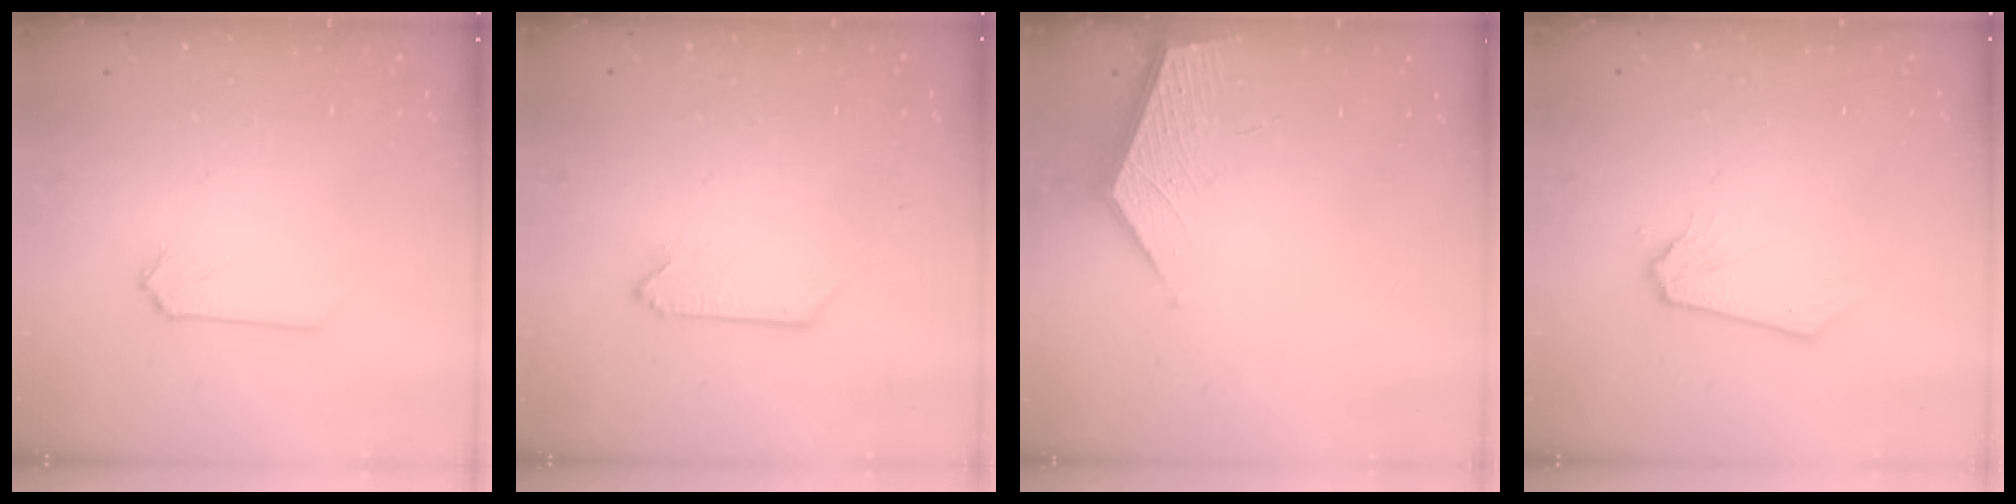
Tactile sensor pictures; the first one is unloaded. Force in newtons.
{"total": 0.0}
{"total": 2.1, "press": 2.1, "slide": 0.2}
{"total": 0.0}